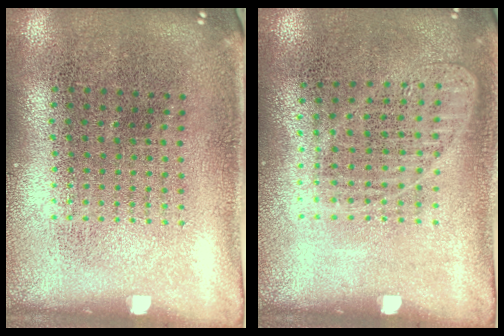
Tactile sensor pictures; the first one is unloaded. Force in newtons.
{"total": 1.0, "press": 1.0, "slide": 0.3}